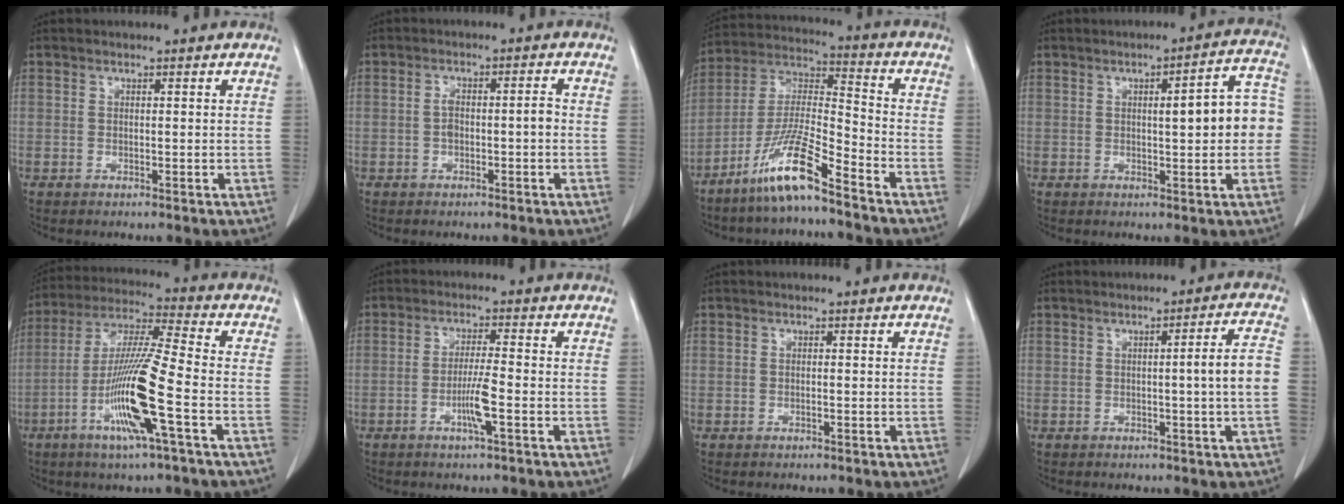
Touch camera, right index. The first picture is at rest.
{"total": 3.6, "force": [-0.6, 1.1, 3.4], "torque": [-0.065, 0.011, -0.010]}
{"total": 11.7, "force": [-8.1, 0.3, 8.5], "torque": [-0.176, -0.016, -0.162]}
{"total": 9.0, "force": [0.2, 1.8, 8.9], "torque": [-0.108, 0.029, 0.001]}
{"total": 14.3, "force": [-5.0, -0.3, 13.4], "torque": [-0.269, -0.013, -0.101]}
{"total": 4.8, "force": [-1.7, -0.3, 4.4], "torque": [-0.084, -0.007, -0.035]}
{"total": 0.0}
{"total": 5.2, "force": [-0.6, -0.8, 5.1], "torque": [-0.069, 0.005, -0.010]}